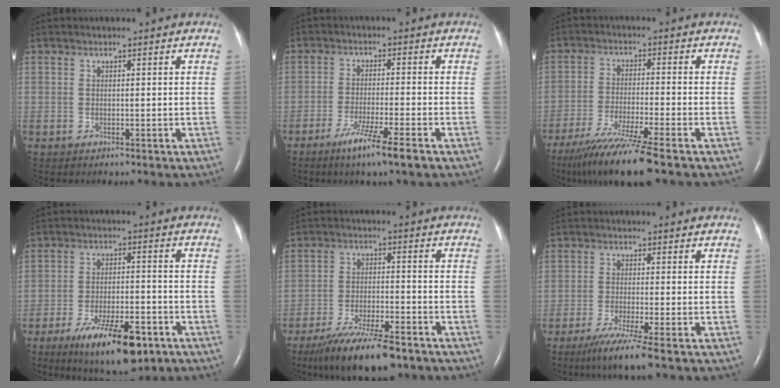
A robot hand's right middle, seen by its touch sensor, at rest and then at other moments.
{"total": 7.0, "force": [-4.4, -0.6, 5.5], "torque": [-0.099, -0.019, -0.078]}
{"total": 11.2, "force": [-8.1, -0.8, 7.7], "torque": [-0.136, -0.036, -0.137]}
{"total": 12.7, "force": [-7.5, 3.6, 9.7], "torque": [-0.162, -0.017, -0.114]}
{"total": 12.4, "force": [-9.4, 2.4, 7.7], "torque": [-0.134, -0.029, -0.157]}
{"total": 6.6, "force": [-4.5, -0.9, 4.8], "torque": [-0.086, -0.022, -0.082]}